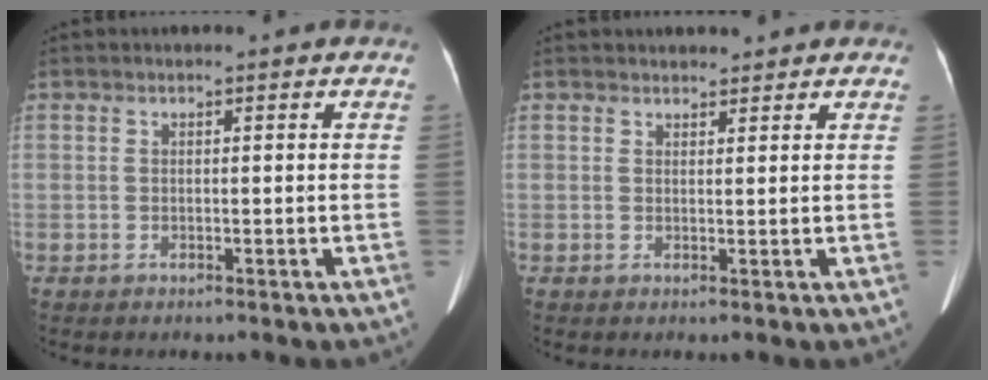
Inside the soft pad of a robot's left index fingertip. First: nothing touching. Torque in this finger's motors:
{"motor_torque": [-0.22, 0.22, -0.32, -0.10]}